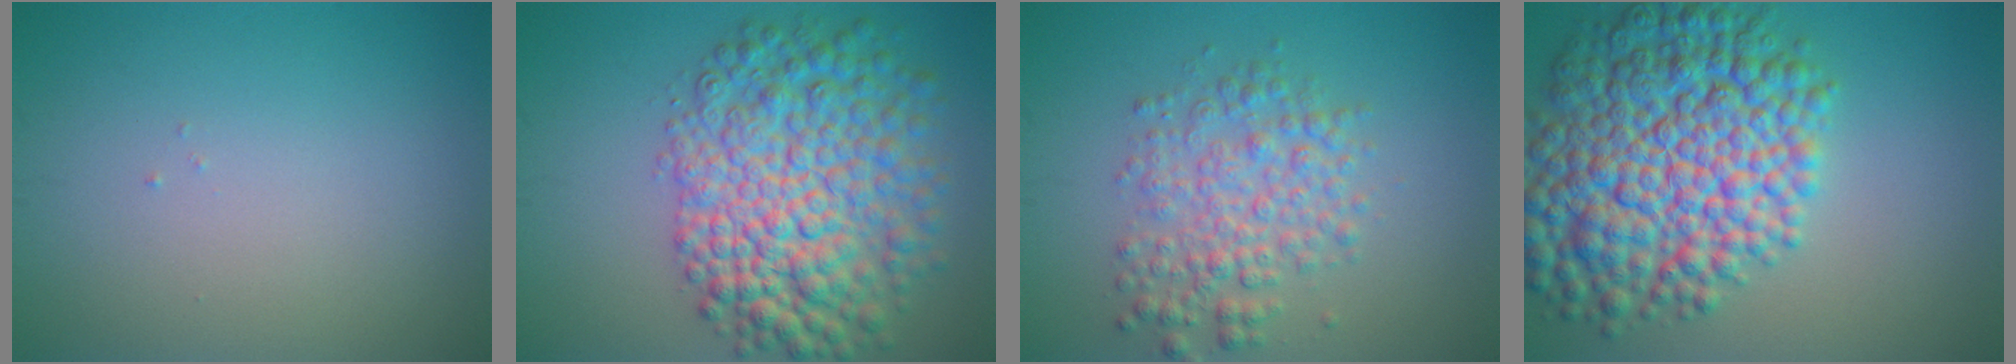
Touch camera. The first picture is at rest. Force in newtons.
{"total": 9.8, "press": 9.8, "slide": 0.3}
{"total": 4.2, "press": 4.2, "slide": 0.1}
{"total": 12.1, "press": 12.1, "slide": 0.2}